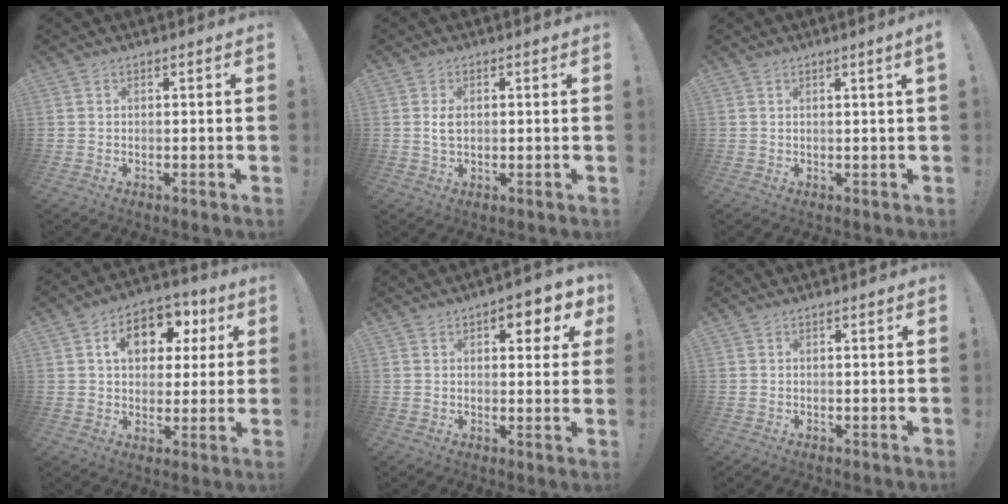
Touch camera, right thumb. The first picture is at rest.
{"total": 2.9, "force": [0.2, 1.8, 2.2], "torque": [-0.036, 0.001, 0.002]}
{"total": 1.8, "force": [0.7, -0.5, 1.6], "torque": [-0.020, -0.007, 0.009]}
{"total": 13.0, "force": [4.5, 9.1, 8.2], "torque": [-0.113, -0.009, 0.081]}
{"total": 6.0, "force": [2.7, 2.9, 4.4], "torque": [-0.034, -0.014, 0.038]}
{"total": 0.0}